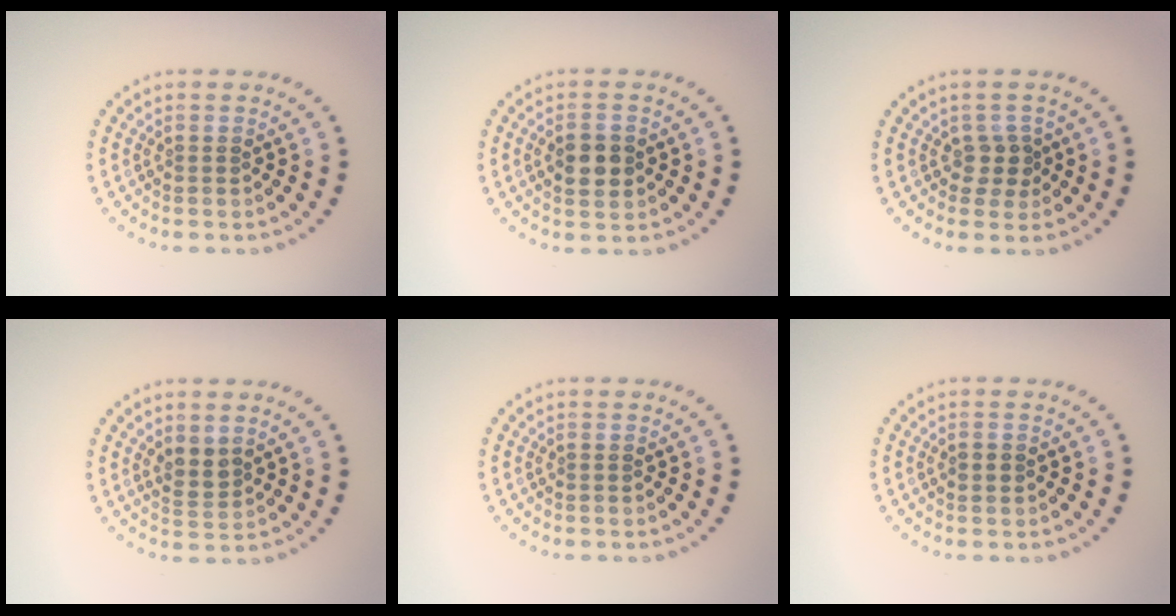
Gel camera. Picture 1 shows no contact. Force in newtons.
{"total": 3.1, "press": 3.1, "slide": 0.1}
{"total": 1.8, "press": 1.4, "slide": 1.0}
{"total": 1.9, "press": 1.6, "slide": 1.0}
{"total": 0.0}
{"total": 1.2, "press": 1.2, "slide": 0.0}